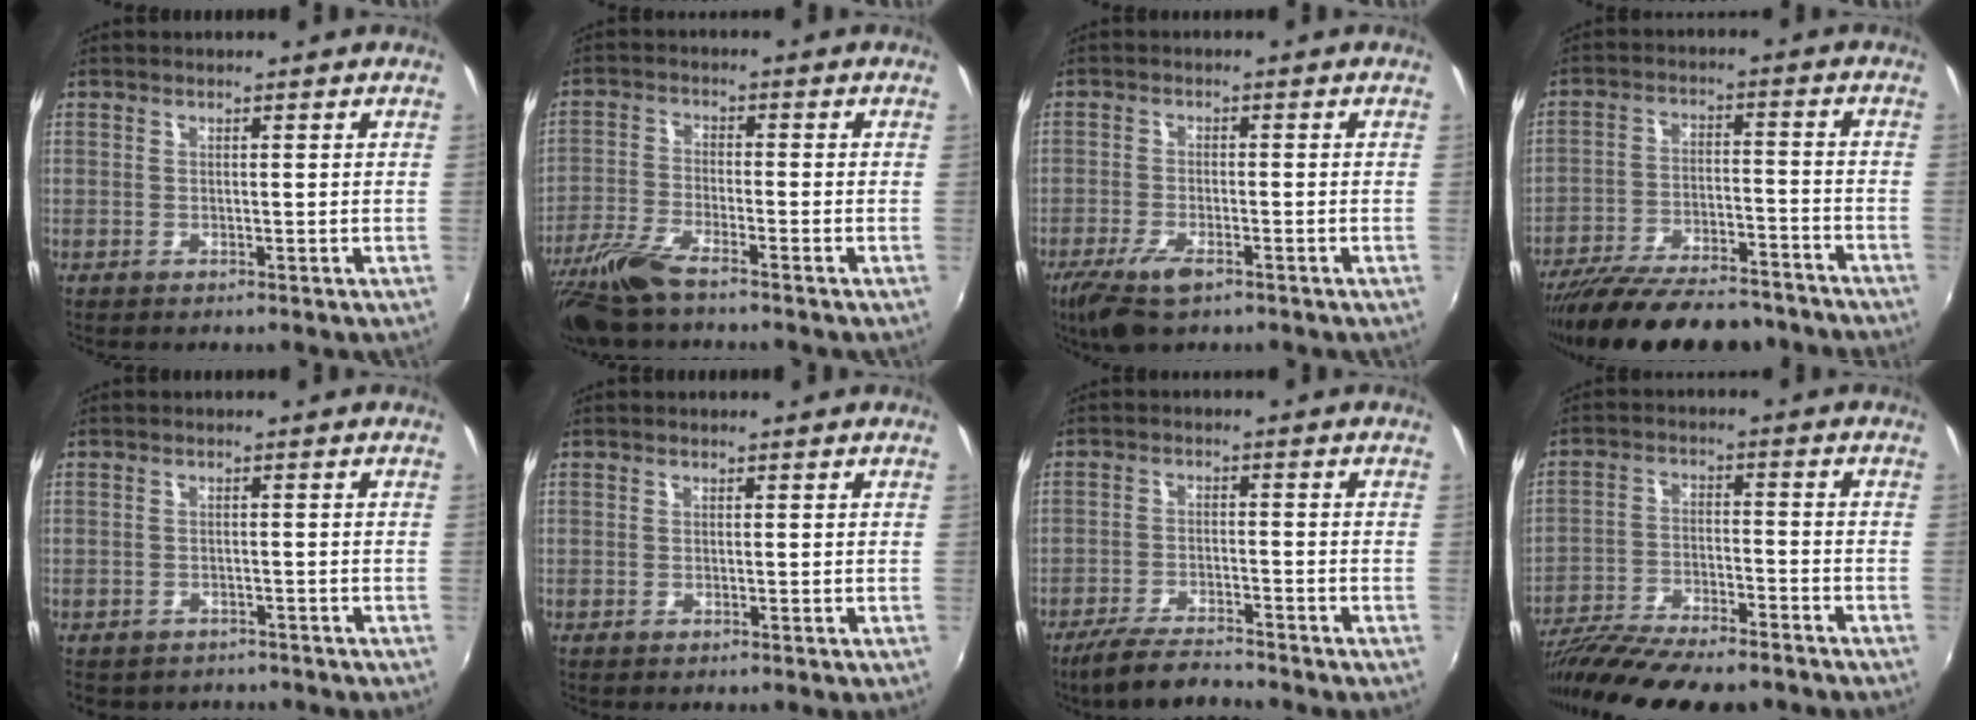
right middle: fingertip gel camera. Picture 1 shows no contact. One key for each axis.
{"total": 9.5, "fx": -7.5, "fy": 1.7, "fz": 5.6, "tx": -0.135, "ty": -0.022, "tz": -0.151}
{"total": 7.6, "fx": -4.9, "fy": 2.7, "fz": 5.2, "tx": -0.127, "ty": -0.024, "tz": -0.093}
{"total": 21.5, "fx": -18.3, "fy": 6.0, "fz": 9.7, "tx": -0.187, "ty": -0.028, "tz": -0.267}
{"total": 4.6, "fx": -3.7, "fy": 2.4, "fz": 1.1, "tx": -0.033, "ty": -0.019, "tz": -0.051}
{"total": 0.0}
{"total": 8.0, "fx": -7.1, "fy": 1.1, "fz": 3.5, "tx": -0.090, "ty": -0.017, "tz": -0.129}
{"total": 20.0, "fx": -16.9, "fy": 4.2, "fz": 9.8, "tx": -0.192, "ty": -0.042, "tz": -0.276}